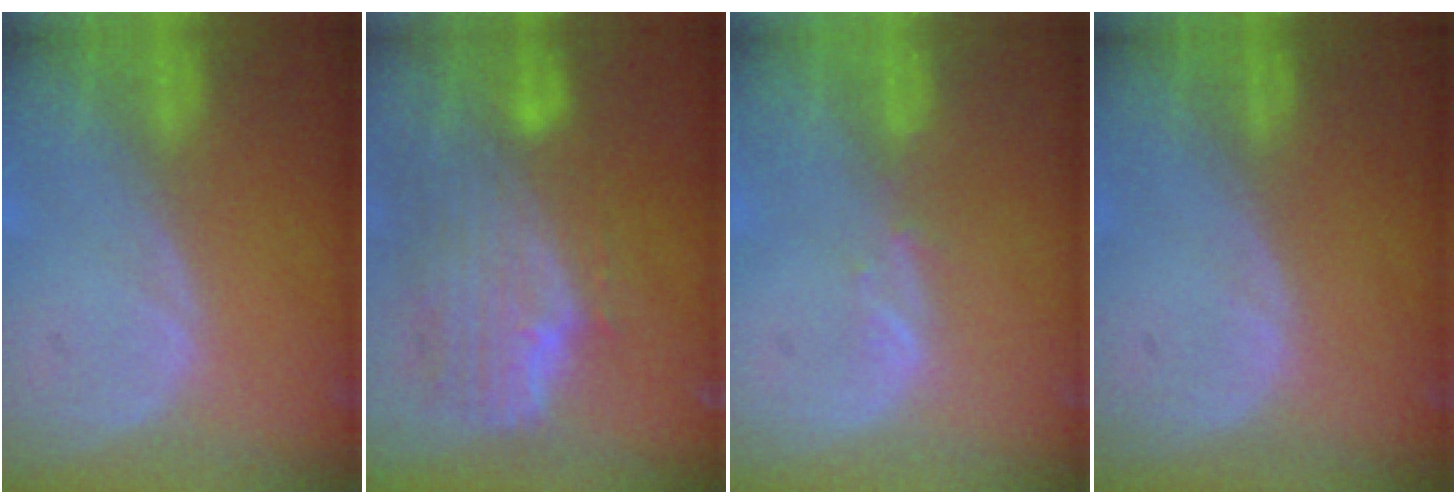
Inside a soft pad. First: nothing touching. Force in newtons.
{"total": 10.3, "press": 9.0, "slide": 5.1}
{"total": 1.4, "press": 1.2, "slide": 0.6}
{"total": 0.0}